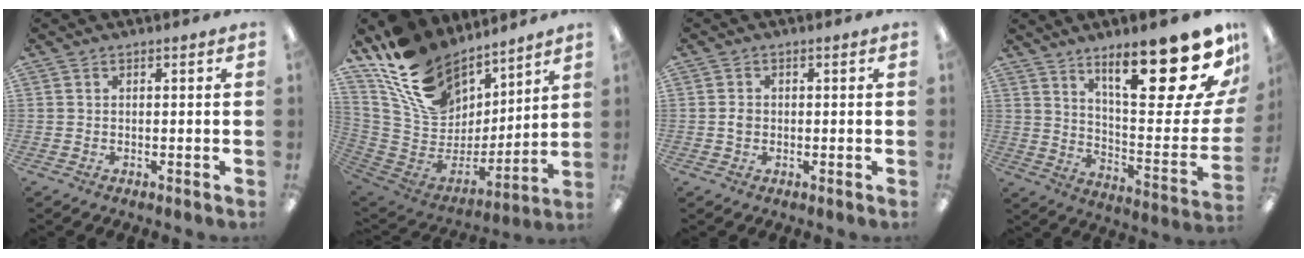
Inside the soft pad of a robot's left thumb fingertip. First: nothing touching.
{"total": 20.6, "force": [14.4, 12.3, 8.1], "torque": [-0.160, -0.087, 0.274]}
{"total": 1.9, "force": [-0.1, 1.5, 1.1], "torque": [-0.021, 0.005, -0.003]}
{"total": 25.9, "force": [16.3, 6.6, 19.0], "torque": [-0.267, -0.112, 0.268]}